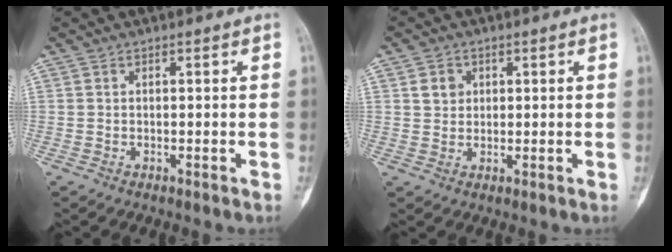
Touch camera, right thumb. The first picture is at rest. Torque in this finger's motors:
{"motor_torque": [-0.09, 0.11, 0.17, 0.08, 0.00]}